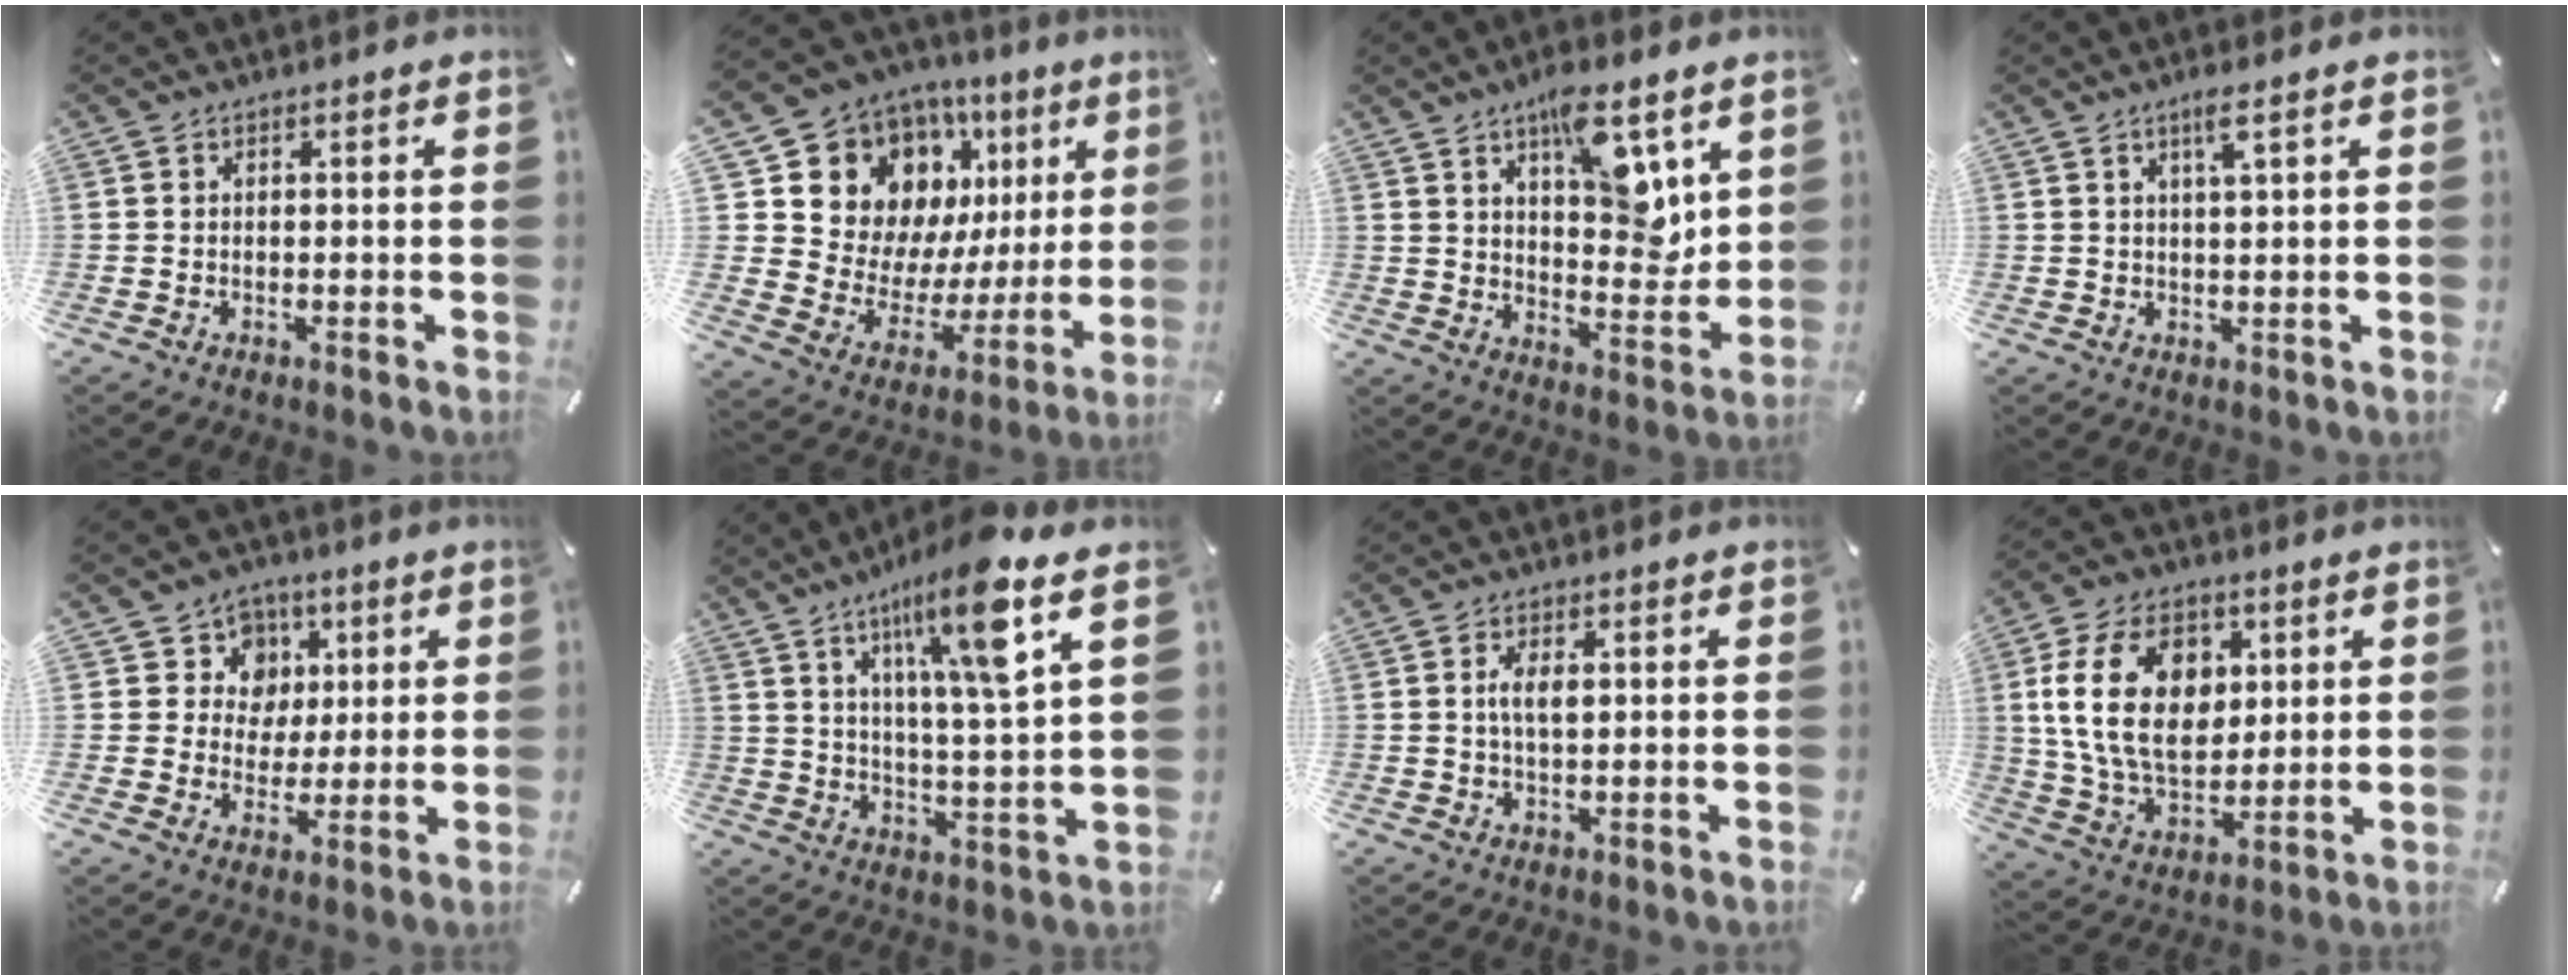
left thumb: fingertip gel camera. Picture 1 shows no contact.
{"total": 15.1, "force": [9.2, 11.0, 4.5], "torque": [-0.078, -0.089, 0.179]}
{"total": 13.9, "force": [7.8, 6.1, 9.7], "torque": [-0.122, -0.052, 0.131]}
{"total": 3.7, "force": [2.1, 0.3, 3.0], "torque": [-0.064, 0.000, 0.035]}
{"total": 9.0, "force": [2.4, 8.5, 1.5], "torque": [-0.022, -0.014, 0.047]}
{"total": 15.4, "force": [9.2, 2.3, 12.2], "torque": [-0.205, -0.038, 0.140]}
{"total": 3.9, "force": [0.7, 1.6, 3.5], "torque": [-0.078, 0.003, 0.007]}
{"total": 17.5, "force": [4.5, 12.1, 11.8], "torque": [-0.230, 0.007, 0.077]}